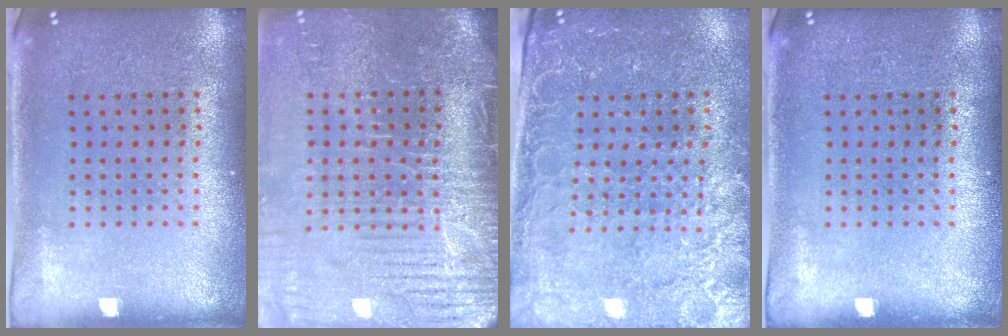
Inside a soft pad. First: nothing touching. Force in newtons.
{"total": 4.7, "press": 4.1, "slide": 2.3}
{"total": 3.1, "press": 2.9, "slide": 1.0}
{"total": 0.0}